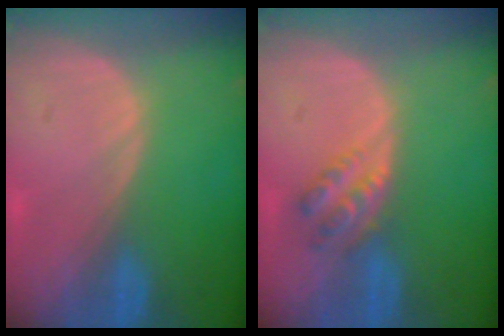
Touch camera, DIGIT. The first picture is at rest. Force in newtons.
{"total": 4.5, "press": 3.8, "slide": 2.5}